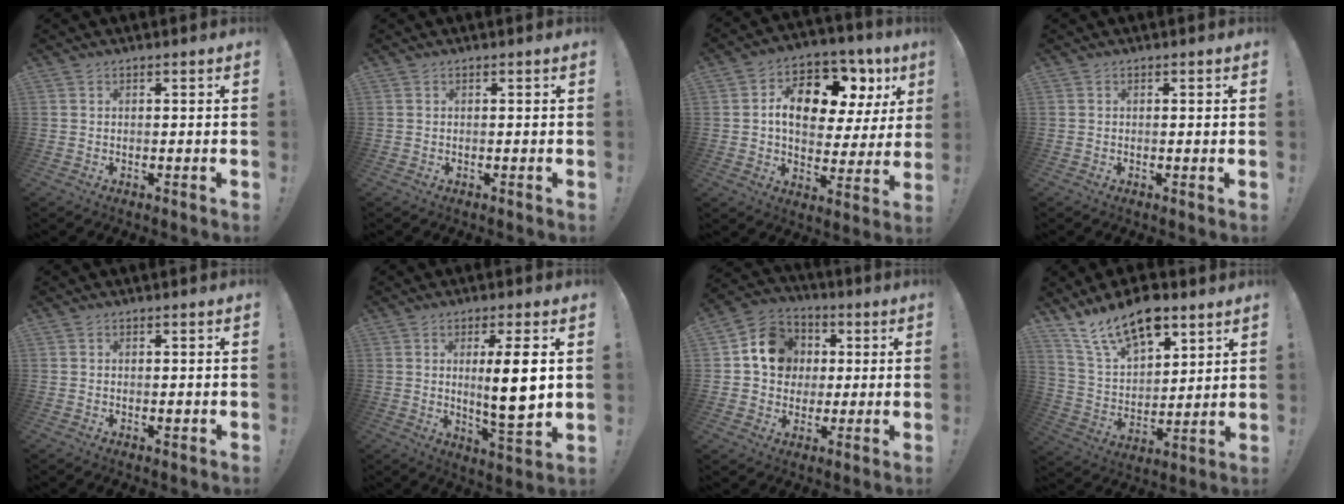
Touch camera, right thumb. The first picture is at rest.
{"total": 0.0}
{"total": 15.2, "force": [5.8, 8.9, 10.8], "torque": [-0.154, -0.033, 0.097]}
{"total": 0.7, "force": [0.2, 0.2, 0.6], "torque": [-0.009, 0.000, 0.002]}
{"total": 0.6, "force": [-0.1, 0.3, 0.4], "torque": [0.001, -0.002, -0.003]}
{"total": 11.5, "force": [1.8, 1.6, 11.3], "torque": [-0.177, -0.016, 0.022]}
{"total": 14.0, "force": [3.0, 12.4, 5.8], "torque": [-0.071, 0.007, 0.065]}
{"total": 15.9, "force": [11.1, 7.7, 8.4], "torque": [-0.145, -0.073, 0.202]}